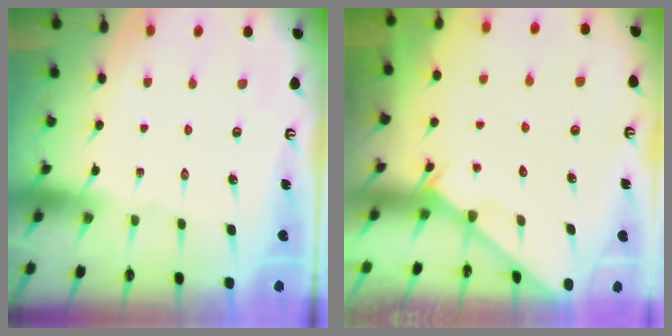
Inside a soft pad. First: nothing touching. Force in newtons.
{"total": 2.0, "press": 2.0, "slide": 0.1}